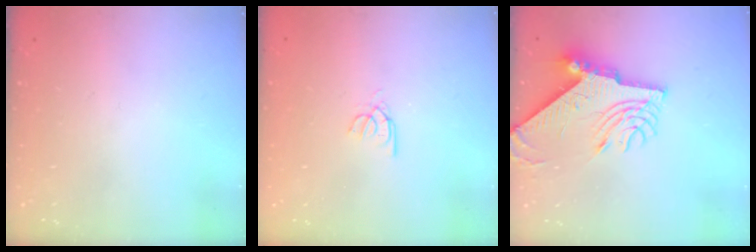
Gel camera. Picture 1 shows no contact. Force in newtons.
{"total": 2.6, "press": 2.6, "slide": 0.2}
{"total": 12.3, "press": 12.2, "slide": 1.2}